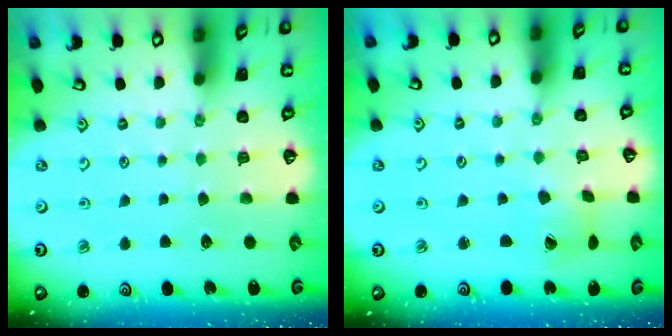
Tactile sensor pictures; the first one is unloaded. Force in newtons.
{"total": 2.8, "press": 2.8, "slide": 0.4}